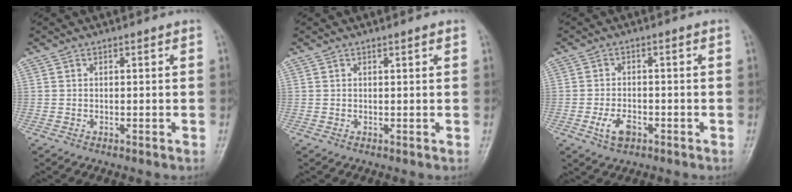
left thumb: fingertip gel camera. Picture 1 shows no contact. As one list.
[{"total": 0.8, "force": [0.5, 0.1, 0.6], "torque": [-0.009, 0.000, 0.006]}, {"total": 4.2, "force": [-1.8, 2.4, 2.9], "torque": [-0.054, 0.009, -0.031]}]